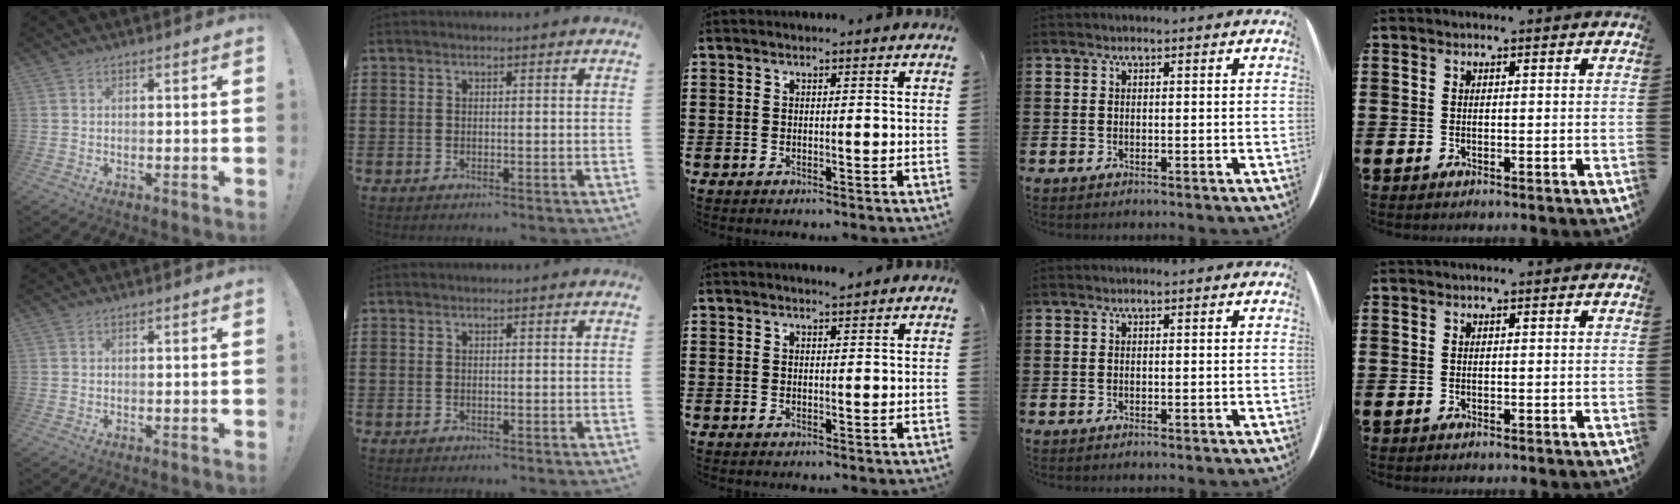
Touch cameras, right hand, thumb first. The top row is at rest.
{"middle": {"total": 0.5, "force": [0.5, -0.2, 0.0], "torque": [-0.009, 0.000, 0.011]}}